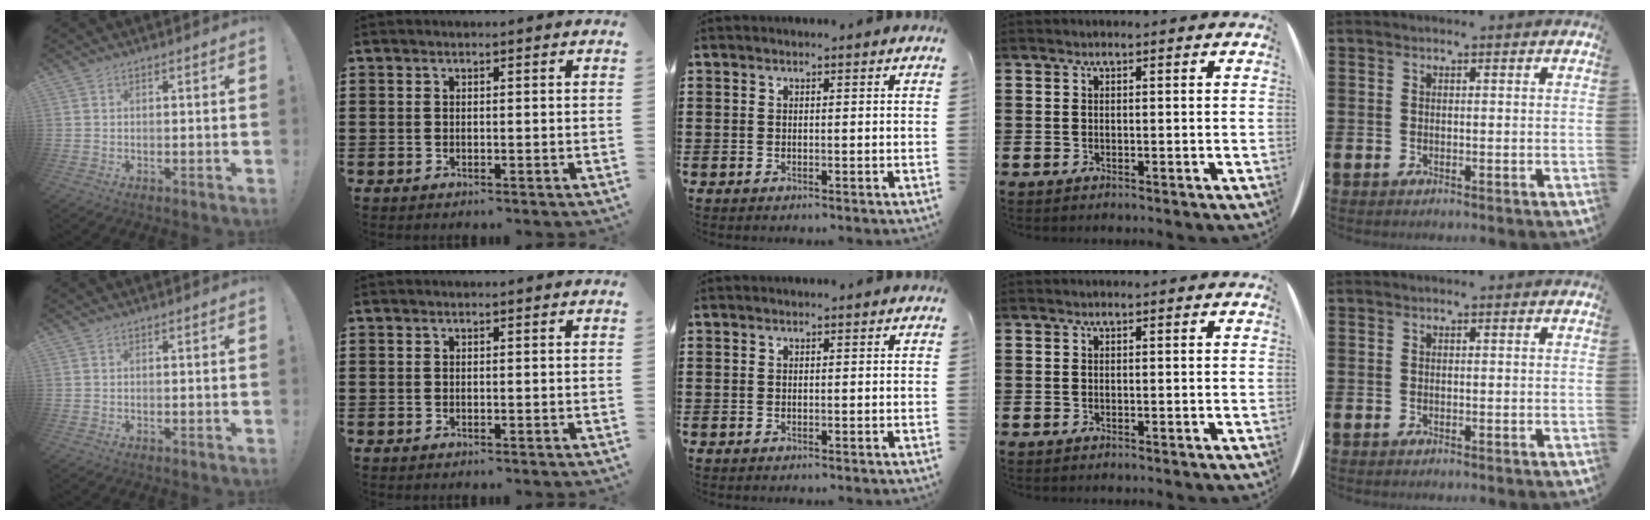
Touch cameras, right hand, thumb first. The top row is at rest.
{}